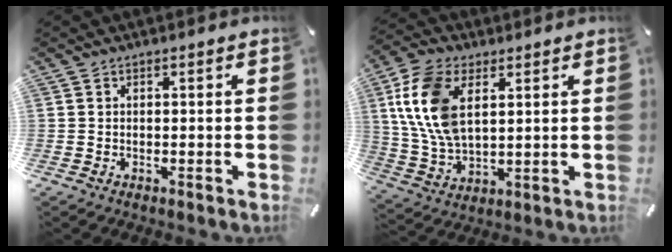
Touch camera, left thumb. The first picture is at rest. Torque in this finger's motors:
{"motor_torque": [0.65, 0.65, 1.95, -0.82, 0.63]}